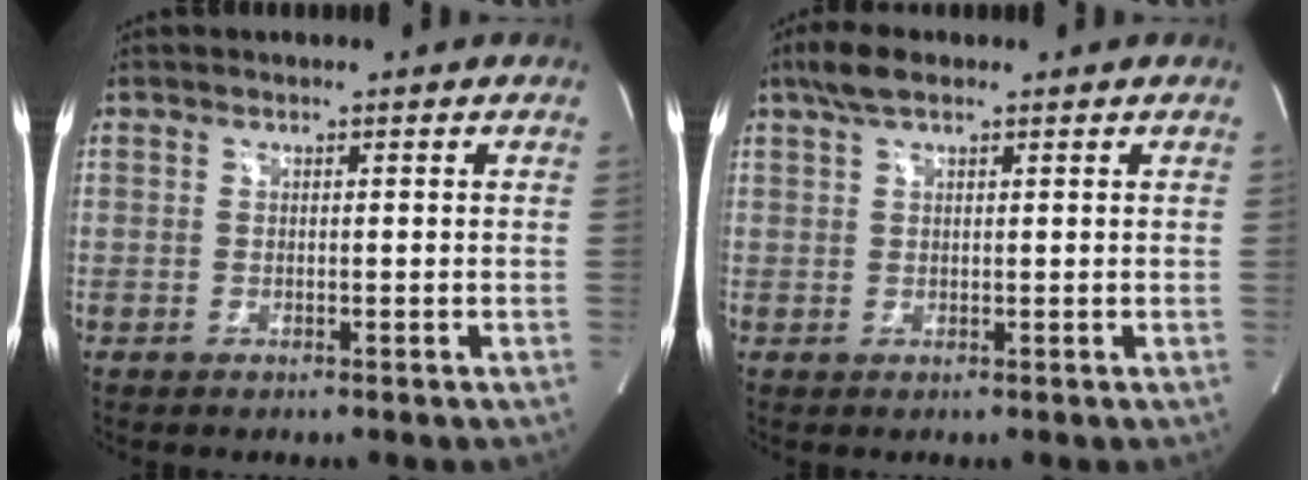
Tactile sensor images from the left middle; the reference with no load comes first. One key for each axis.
{"total": 3.8, "fx": 2.6, "fy": 1.2, "fz": 2.5, "tx": -0.060, "ty": 0.019, "tz": 0.051}